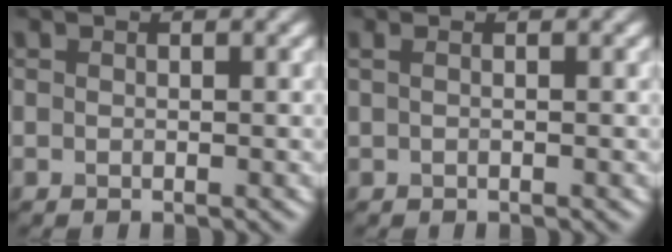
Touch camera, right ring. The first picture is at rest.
{"total": 0.9, "force": [0.3, 0.4, 0.8], "torque": [-0.012, -0.005, -0.002]}